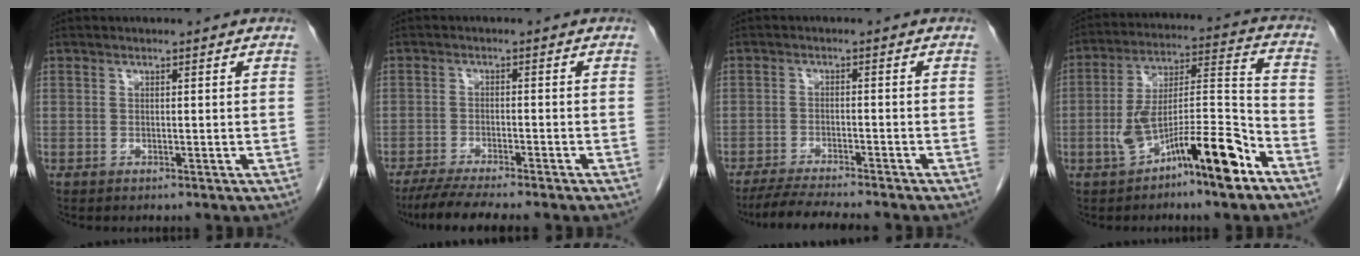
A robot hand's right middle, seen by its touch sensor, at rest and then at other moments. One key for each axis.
{"total": 8.1, "fx": -6.9, "fy": 0.1, "fz": 4.3, "tx": -0.067, "ty": -0.022, "tz": -0.111}
{"total": 8.1, "fx": -7.2, "fy": -0.1, "fz": 3.6, "tx": -0.058, "ty": -0.021, "tz": -0.118}
{"total": 13.9, "fx": -7.4, "fy": 2.1, "fz": 11.6, "tx": -0.205, "ty": 0.017, "tz": -0.123}